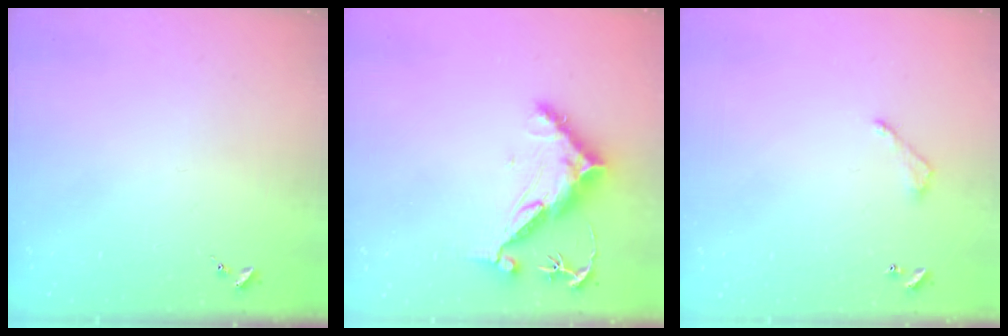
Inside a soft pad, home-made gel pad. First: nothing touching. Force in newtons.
{"total": 11.7, "press": 11.7, "slide": 0.9}
{"total": 6.0, "press": 6.0, "slide": 0.6}